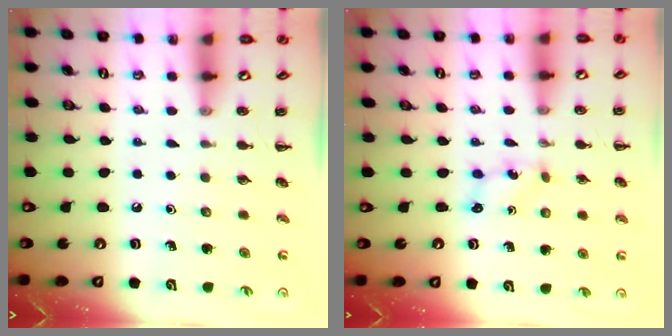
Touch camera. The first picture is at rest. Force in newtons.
{"total": 2.7, "press": 2.6, "slide": 0.8}